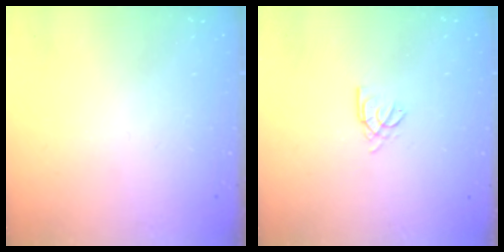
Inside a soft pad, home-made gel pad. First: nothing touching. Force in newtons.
{"total": 2.2, "press": 2.2, "slide": 0.6}